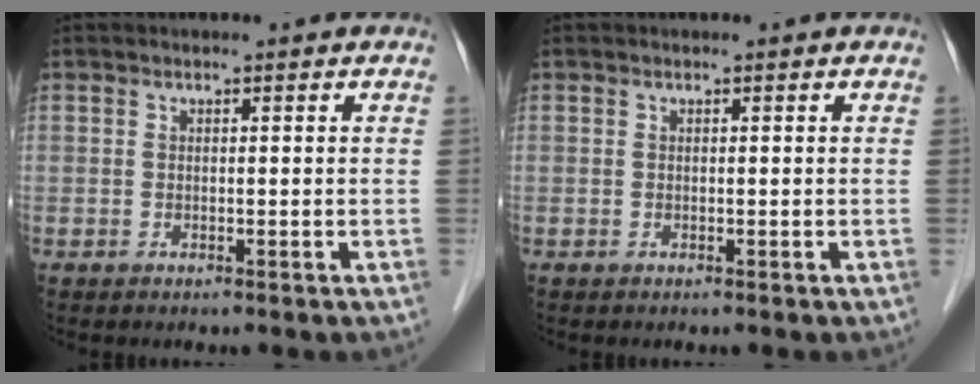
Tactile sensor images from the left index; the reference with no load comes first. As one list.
[{"total": 0.0}]